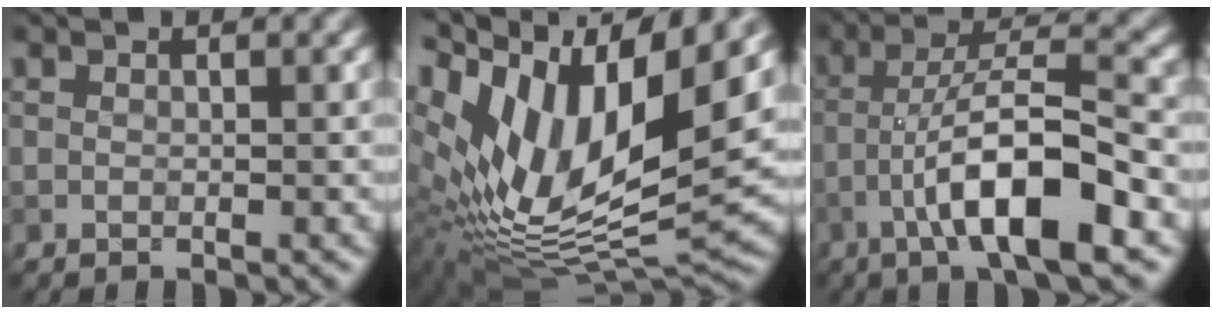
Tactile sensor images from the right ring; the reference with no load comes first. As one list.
[{"total": 16.1, "force": [4.8, 7.1, 13.6], "torque": [-0.276, 0.008, 0.083]}, {"total": 8.6, "force": [-3.5, 1.6, 7.7], "torque": [-0.124, 0.021, -0.064]}]